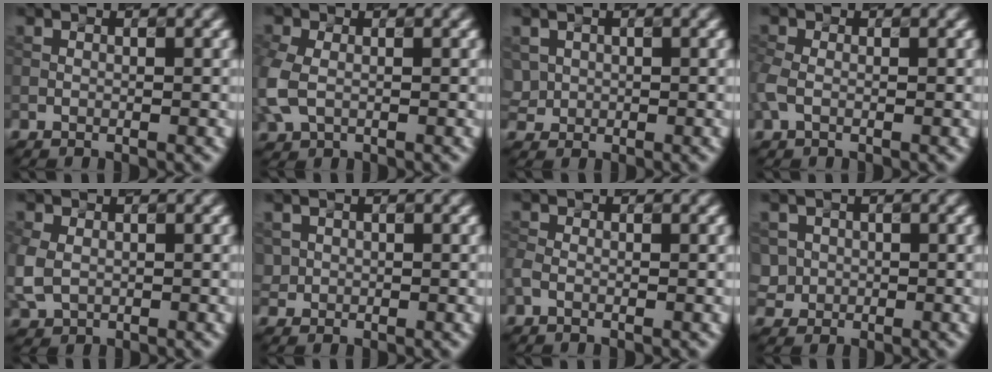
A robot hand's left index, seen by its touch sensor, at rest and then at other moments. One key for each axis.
{"total": 4.0, "fx": -0.5, "fy": 3.0, "fz": 2.6, "tx": -0.085, "ty": -0.005, "tz": -0.013}
{"total": 1.6, "fx": 0.5, "fy": 1.5, "fz": 0.2, "tx": -0.008, "ty": 0.002, "tz": 0.012}
{"total": 2.1, "fx": -0.3, "fy": 1.5, "fz": 1.5, "tx": -0.049, "ty": 0.002, "tz": -0.014}
{"total": 3.8, "fx": -0.3, "fy": 3.2, "fz": 2.1, "tx": -0.069, "ty": -0.006, "tz": 0.001}
{"total": 1.1, "fx": 0.3, "fy": 1.0, "fz": -0.2, "tx": 0.004, "ty": 0.000, "tz": 0.006}
{"total": 1.1, "fx": -0.5, "fy": 0.8, "fz": 0.7, "tx": -0.022, "ty": 0.000, "tz": -0.013}
{"total": 2.2, "fx": 0.2, "fy": 2.2, "fz": 0.0, "tx": -0.001, "ty": 0.001, "tz": 0.010}